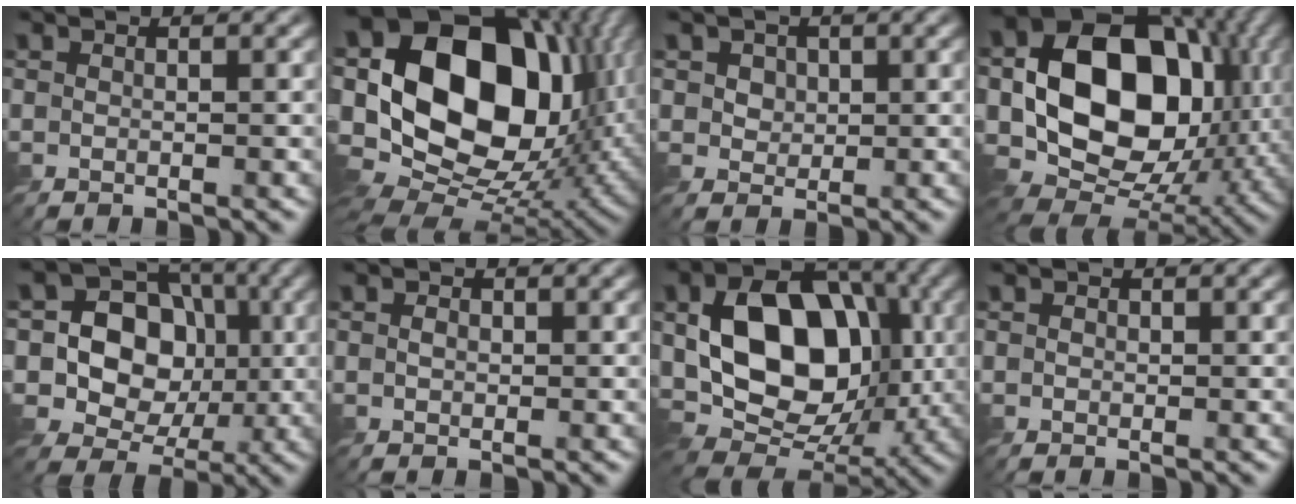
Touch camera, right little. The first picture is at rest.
{"total": 20.2, "force": [4.1, 14.3, 13.7], "torque": [-0.290, 0.012, 0.086]}
{"total": 2.2, "force": [0.9, 1.8, 0.9], "torque": [-0.035, -0.005, 0.027]}
{"total": 17.3, "force": [1.3, 13.0, 11.4], "torque": [-0.208, -0.023, 0.039]}
{"total": 10.8, "force": [0.4, 9.3, 5.4], "torque": [-0.100, 0.026, -0.020]}
{"total": 0.7, "force": [-0.1, 0.6, 0.3], "torque": [-0.008, -0.004, -0.005]}
{"total": 12.7, "force": [0.4, 9.2, 8.7], "torque": [-0.145, -0.011, 0.008]}
{"total": 0.5, "force": [0.0, 0.5, 0.0], "torque": [0.002, -0.005, -0.002]}